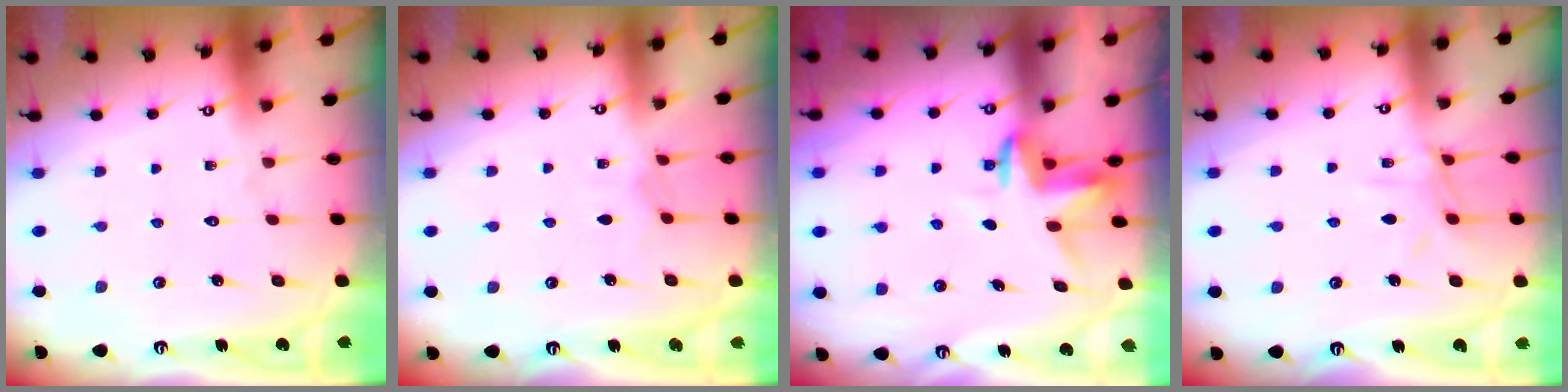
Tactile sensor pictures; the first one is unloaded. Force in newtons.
{"total": 3.4, "press": 3.3, "slide": 0.5}
{"total": 3.5, "press": 3.5, "slide": 0.2}
{"total": 6.9, "press": 6.8, "slide": 0.6}